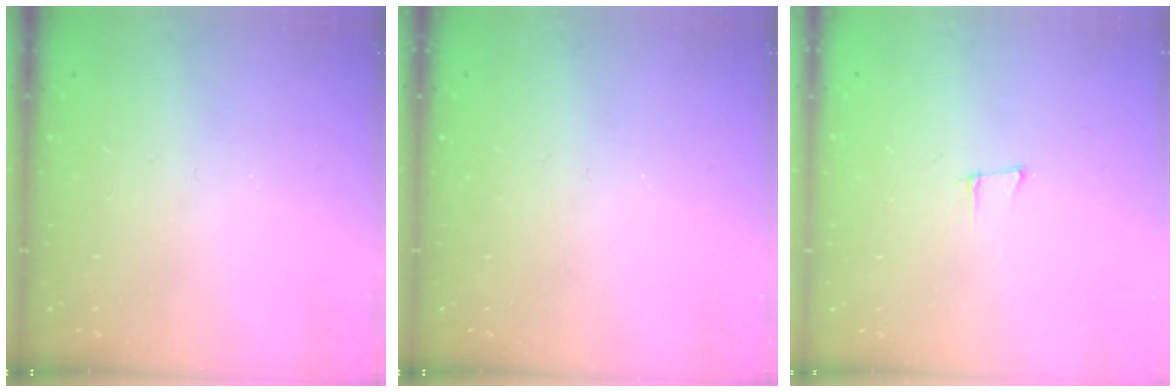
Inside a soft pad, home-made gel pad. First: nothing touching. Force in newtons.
{"total": 0.0}
{"total": 5.8, "press": 5.1, "slide": 2.8}